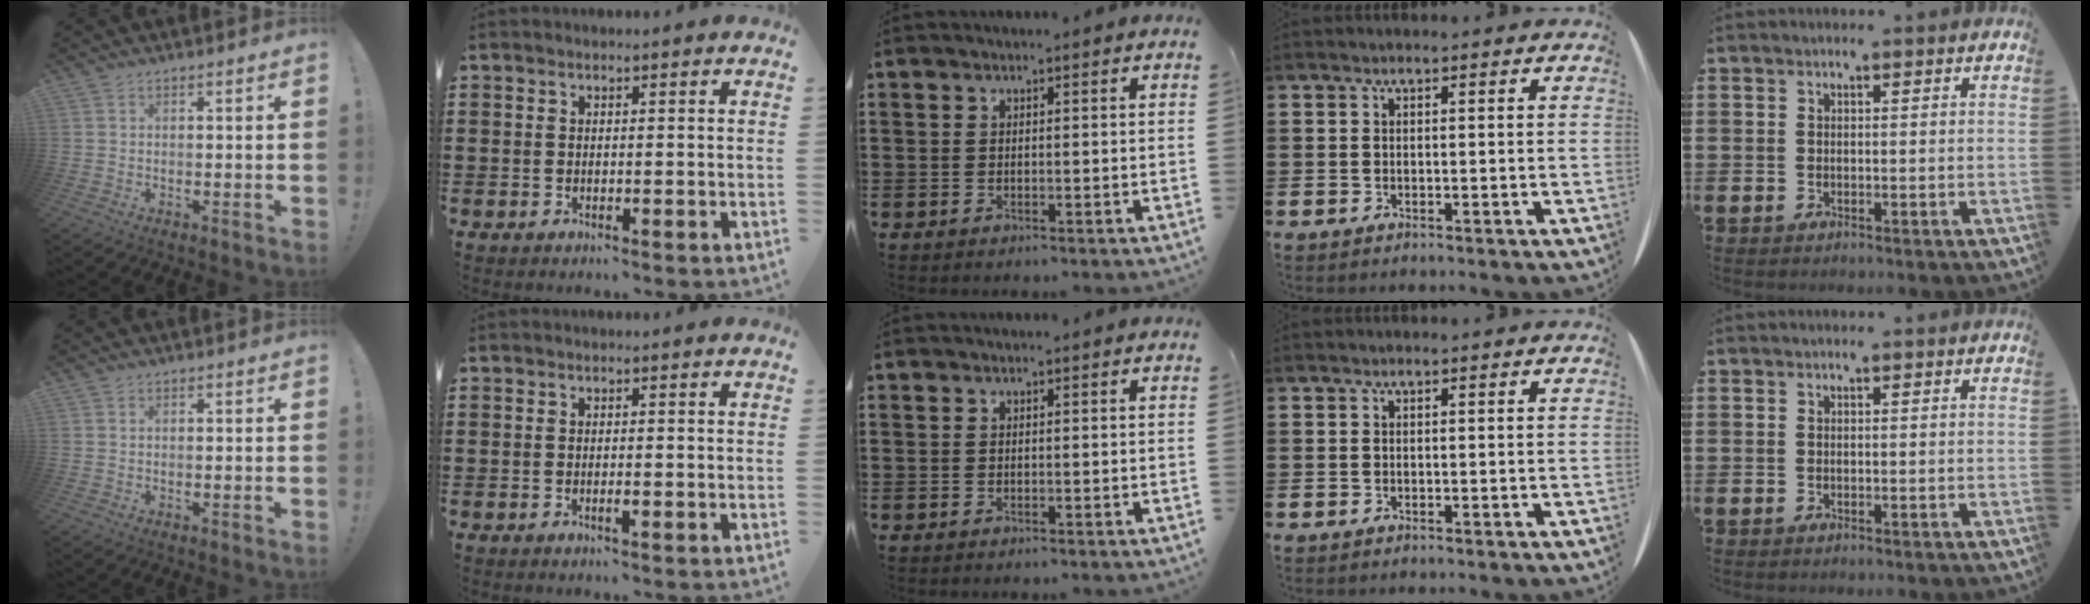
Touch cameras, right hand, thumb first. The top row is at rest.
{"index": {"total": 1.0, "force": [-0.5, 0.1, 0.8], "torque": [-0.016, -0.004, -0.007]}}